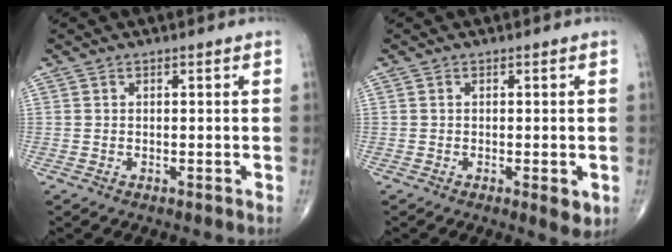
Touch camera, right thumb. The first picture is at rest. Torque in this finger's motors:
{"motor_torque": [0.47, 0.76, 0.40, 0.01, 0.12]}